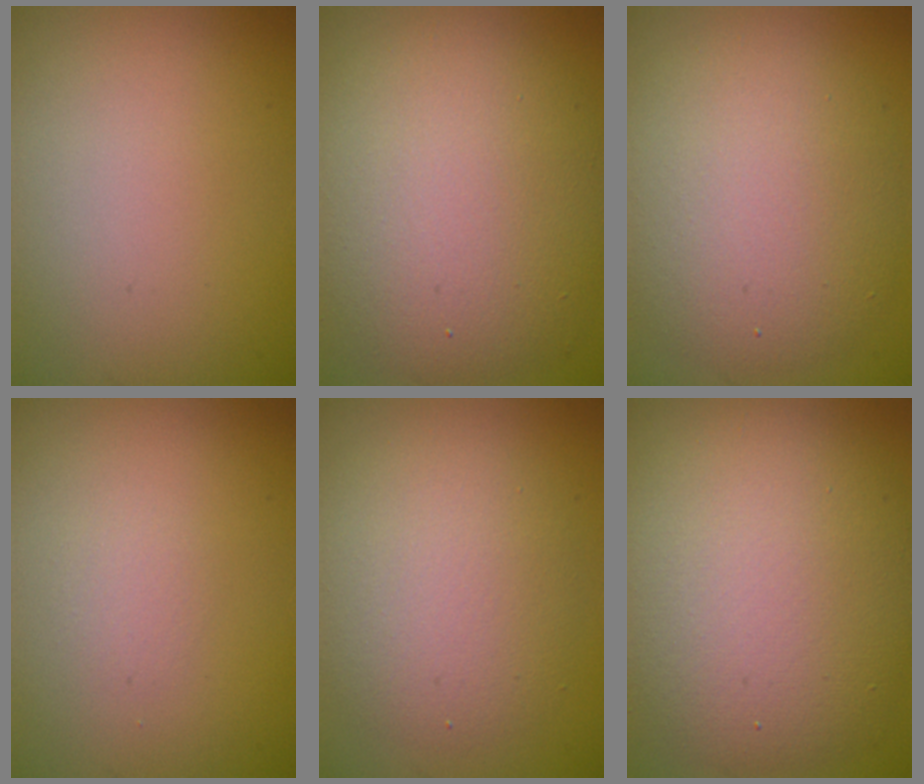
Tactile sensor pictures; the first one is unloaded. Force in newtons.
{"total": 10.4, "press": 10.3, "slide": 0.7}
{"total": 7.3, "press": 7.2, "slide": 0.8}
{"total": 0.8, "press": 0.8, "slide": 0.1}
{"total": 5.8, "press": 5.8, "slide": 0.2}
{"total": 10.6, "press": 10.6, "slide": 0.8}